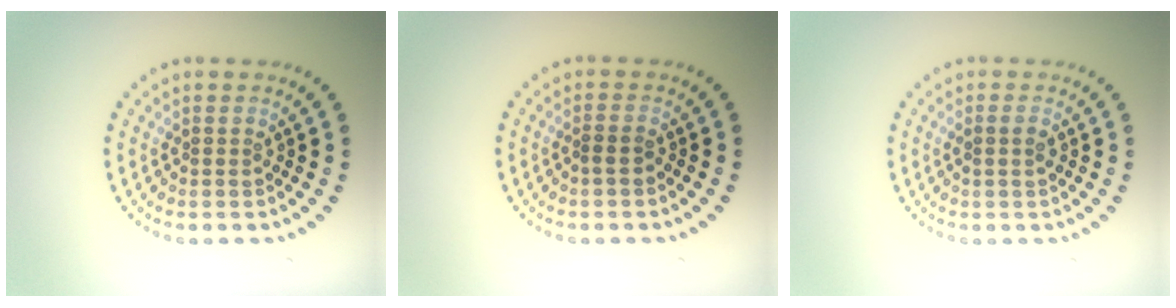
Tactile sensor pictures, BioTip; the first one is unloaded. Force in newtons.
{"total": 0.8, "press": 0.4, "slide": 0.7}
{"total": 1.1, "press": 1.0, "slide": 0.4}